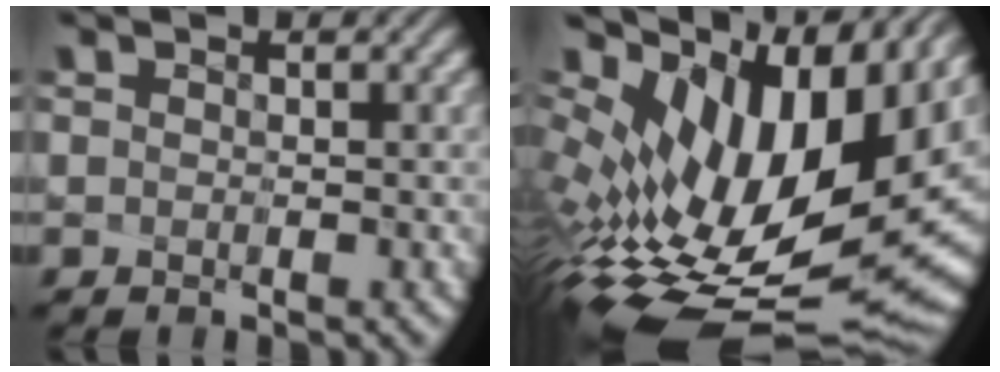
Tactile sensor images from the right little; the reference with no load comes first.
{"total": 14.1, "force": [2.3, 7.5, 11.7], "torque": [-0.182, -0.006, 0.056]}